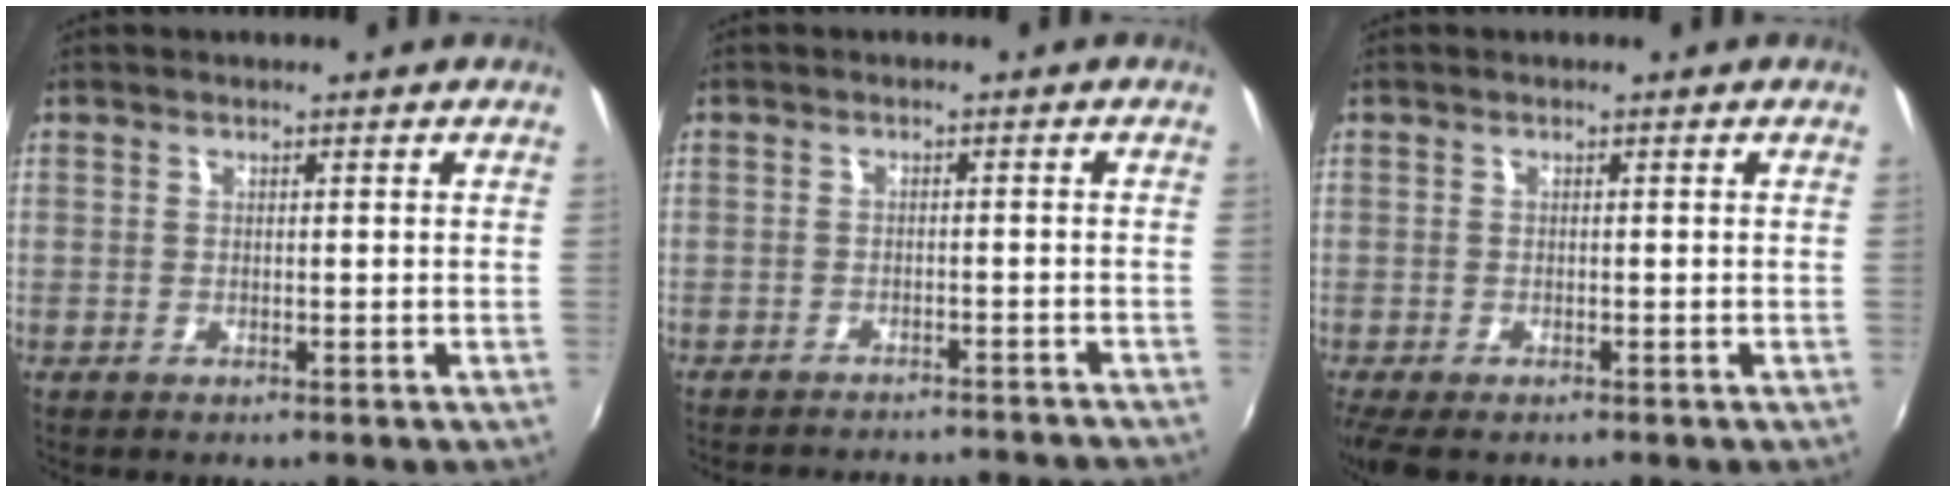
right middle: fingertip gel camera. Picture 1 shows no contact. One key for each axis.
{"total": 14.8, "fx": -13.6, "fy": 1.9, "fz": 5.4, "tx": -0.103, "ty": -0.018, "tz": -0.176}
{"total": 4.9, "fx": -3.4, "fy": 1.7, "fz": 3.0, "tx": -0.067, "ty": -0.024, "tz": -0.058}